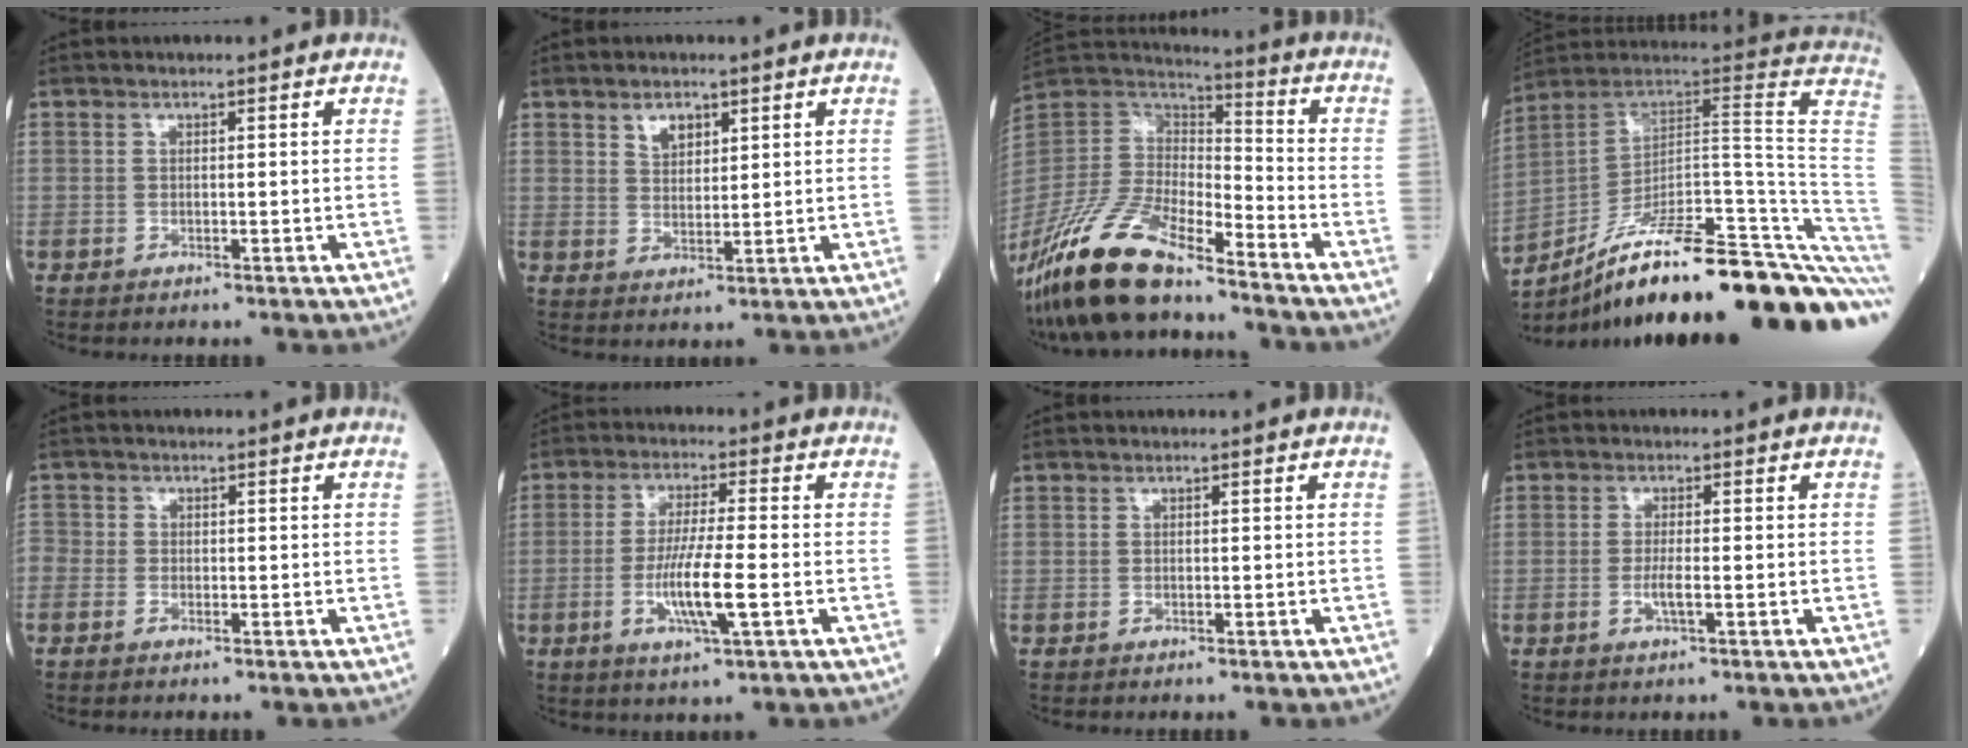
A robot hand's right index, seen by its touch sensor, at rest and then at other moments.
{"total": 3.3, "force": [2.0, 1.8, 1.8], "torque": [-0.031, 0.001, 0.039]}
{"total": 18.8, "force": [-14.5, 4.6, 11.1], "torque": [-0.248, -0.022, -0.280]}
{"total": 32.0, "force": [-22.6, 2.5, 22.6], "torque": [-0.205, 0.007, -0.327]}
{"total": 2.2, "force": [-1.0, 1.7, 1.0], "torque": [-0.029, 0.004, -0.021]}
{"total": 8.2, "force": [-2.1, 0.1, 7.9], "torque": [-0.153, -0.010, -0.041]}
{"total": 0.0}
{"total": 2.3, "force": [-0.6, -0.1, 2.2], "torque": [-0.045, -0.003, -0.013]}